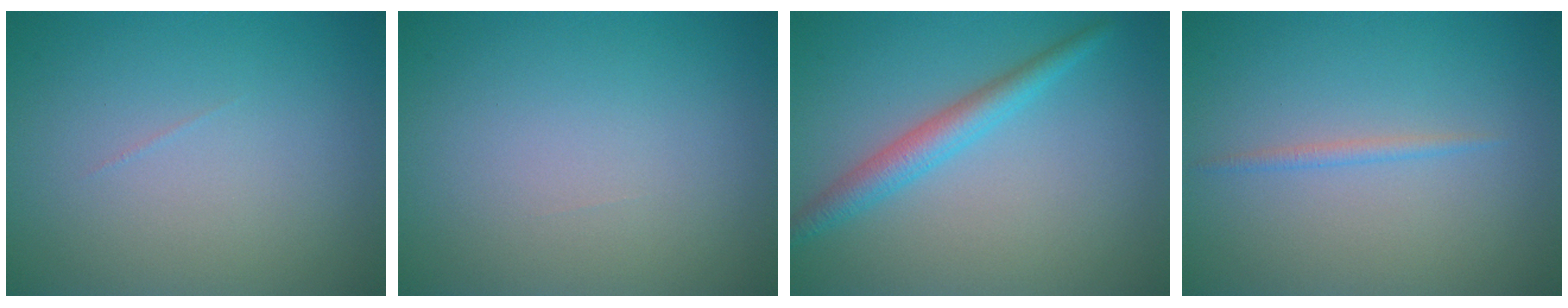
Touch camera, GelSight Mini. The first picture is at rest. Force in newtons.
{"total": 0.0}
{"total": 2.9, "press": 2.9, "slide": 0.1}
{"total": 0.9, "press": 0.9, "slide": 0.1}